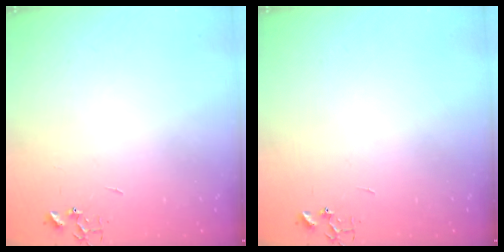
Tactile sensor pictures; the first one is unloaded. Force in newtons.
{"total": 0.0}